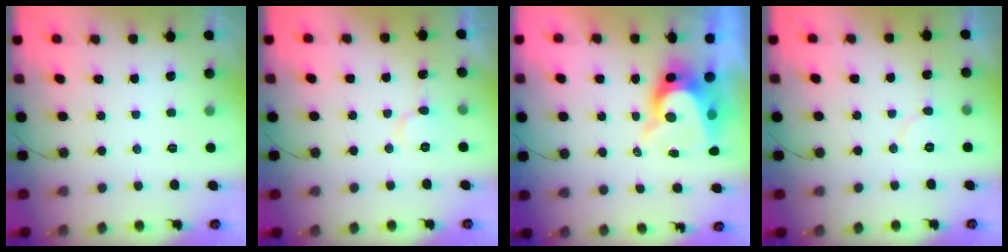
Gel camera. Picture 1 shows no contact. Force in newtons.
{"total": 7.0, "press": 7.0, "slide": 0.5}
{"total": 10.8, "press": 10.8, "slide": 1.1}
{"total": 6.1, "press": 6.1, "slide": 0.6}